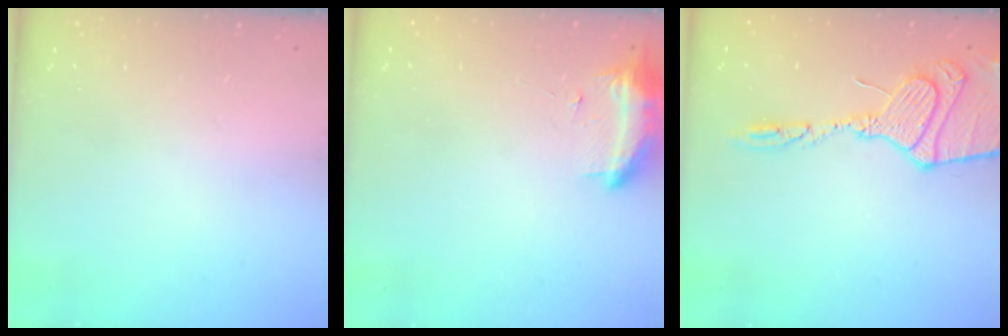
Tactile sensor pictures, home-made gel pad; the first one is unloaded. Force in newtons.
{"total": 9.0, "press": 8.8, "slide": 1.8}
{"total": 16.8, "press": 16.7, "slide": 1.5}